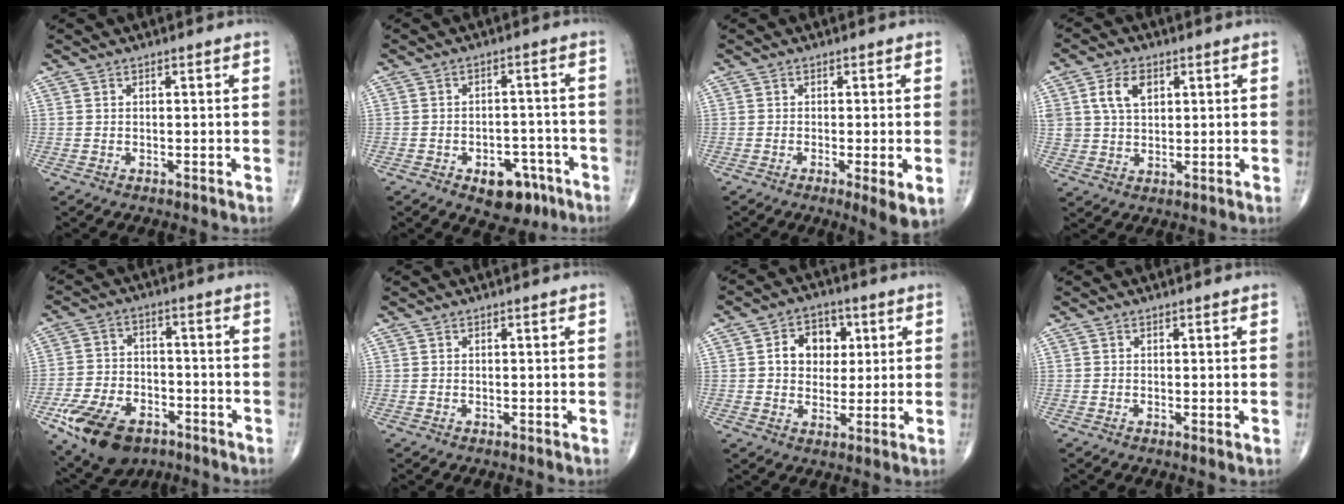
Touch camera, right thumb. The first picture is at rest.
{"total": 8.7, "force": [-4.8, 5.3, 5.0], "torque": [-0.040, 0.036, -0.058]}
{"total": 4.7, "force": [-1.2, 0.8, 4.4], "torque": [-0.077, -0.017, -0.023]}
{"total": 7.1, "force": [2.6, 4.7, 4.6], "torque": [-0.078, -0.005, 0.050]}
{"total": 15.2, "force": [-8.1, 9.1, 9.0], "torque": [-0.159, 0.029, -0.138]}
{"total": 0.0}
{"total": 8.7, "force": [1.9, 6.8, 5.0], "torque": [-0.032, 0.002, 0.027]}
{"total": 0.6, "force": [0.0, 0.1, 0.6], "torque": [-0.013, -0.004, -0.003]}